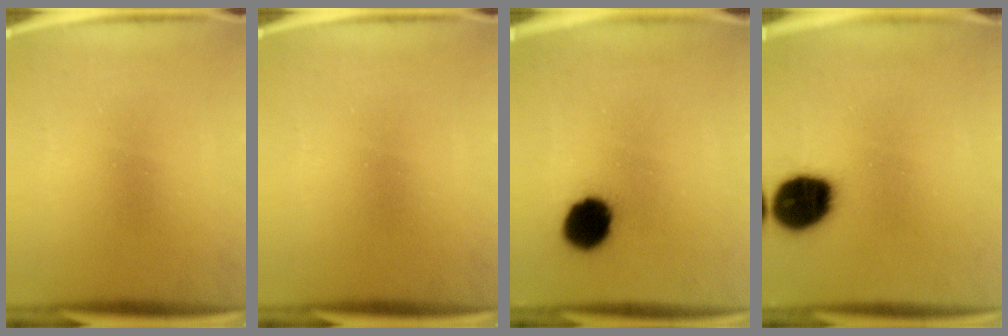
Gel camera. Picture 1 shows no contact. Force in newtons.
{"total": 0.0}
{"total": 10.8}
{"total": 15.8}